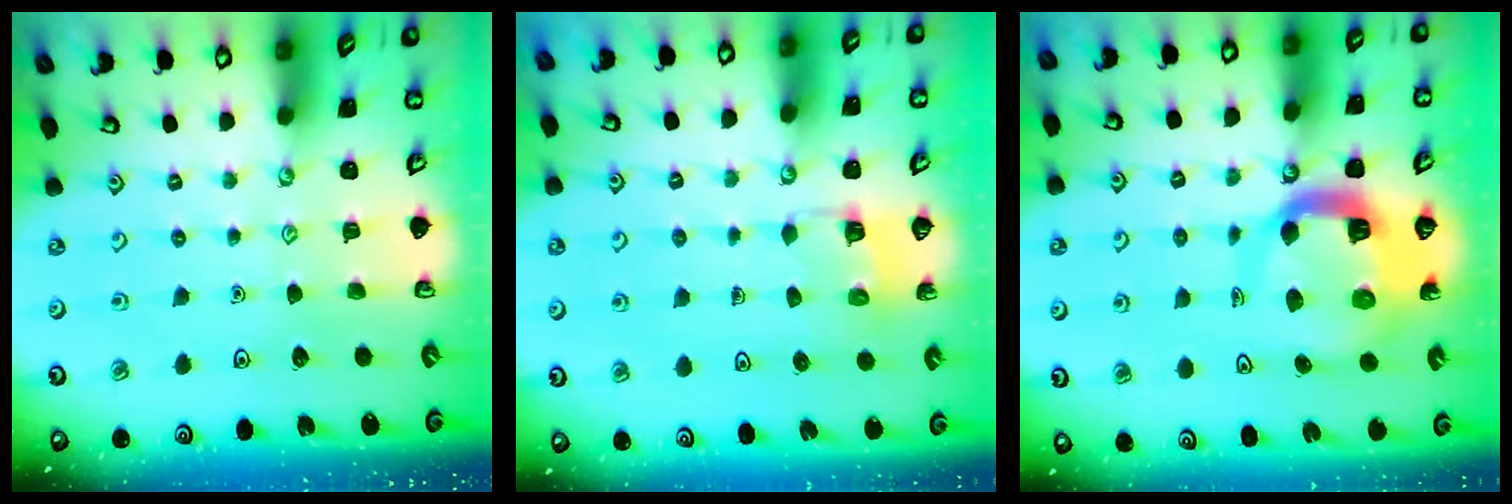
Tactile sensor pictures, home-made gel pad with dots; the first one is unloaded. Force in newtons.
{"total": 2.8, "press": 2.8, "slide": 0.2}
{"total": 11.3, "press": 11.2, "slide": 1.5}